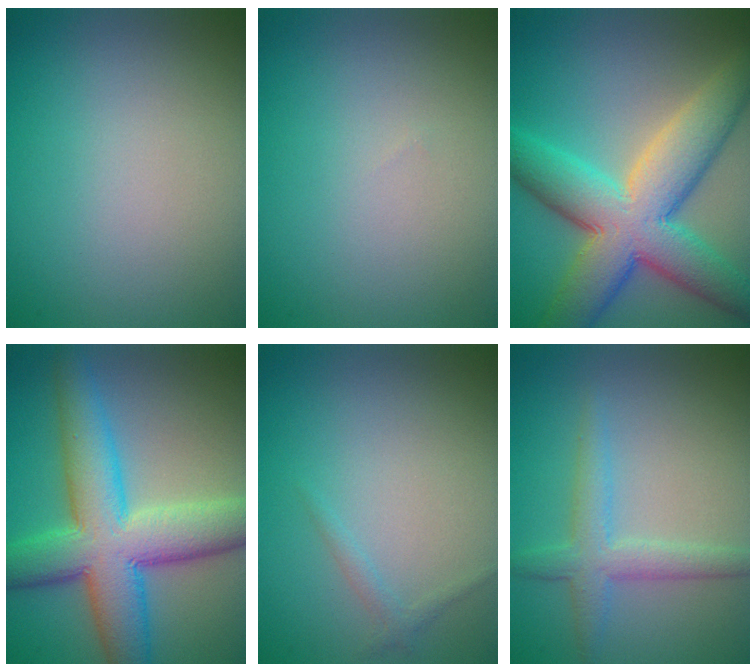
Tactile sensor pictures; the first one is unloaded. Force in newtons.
{"total": 0.0}
{"total": 10.4, "press": 10.4, "slide": 0.6}
{"total": 10.2, "press": 10.2, "slide": 0.2}
{"total": 0.9, "press": 0.9, "slide": 0.1}
{"total": 3.1, "press": 3.1, "slide": 0.0}